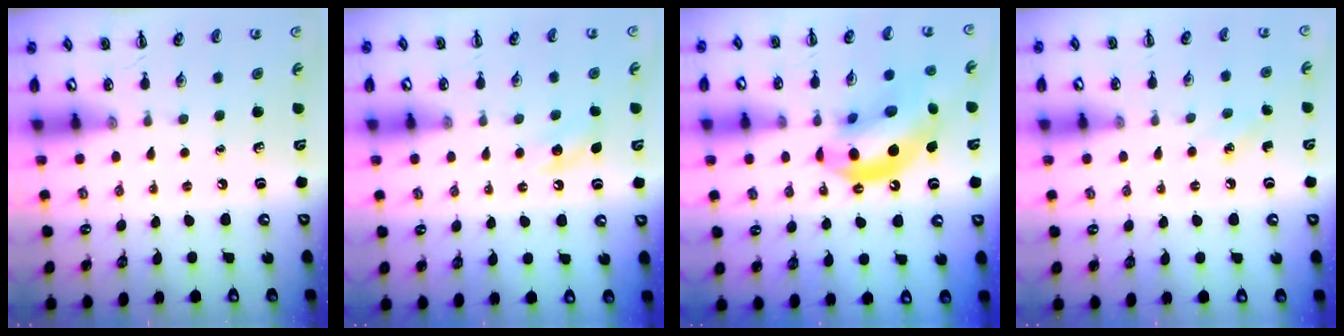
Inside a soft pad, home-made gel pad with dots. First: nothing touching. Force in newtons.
{"total": 4.4, "press": 4.2, "slide": 1.5}
{"total": 16.1, "press": 15.5, "slide": 4.2}
{"total": 4.9, "press": 4.7, "slide": 1.4}